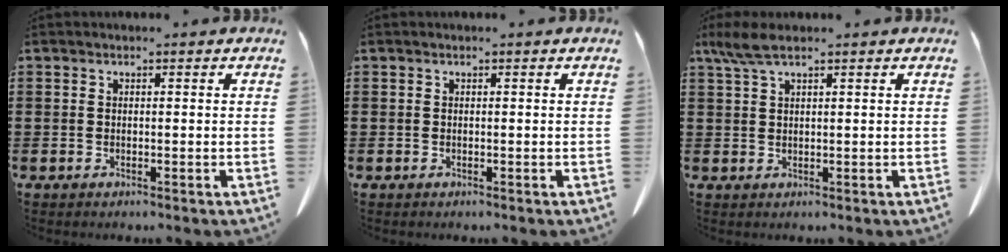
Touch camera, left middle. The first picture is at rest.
{"total": 0.0}
{"total": 3.7, "force": [2.4, 0.8, 2.8], "torque": [-0.067, -0.001, 0.041]}